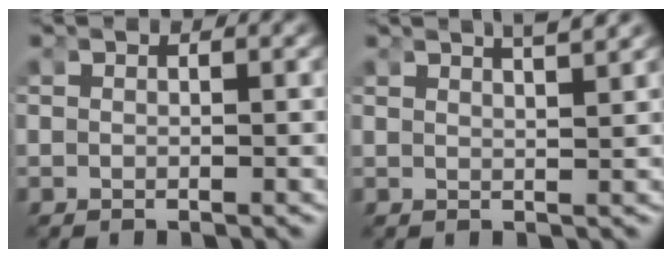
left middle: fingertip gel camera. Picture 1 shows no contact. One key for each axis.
{"total": 3.3, "fx": 2.7, "fy": -0.3, "fz": 1.8, "tx": -0.022, "ty": -0.002, "tz": 0.050}